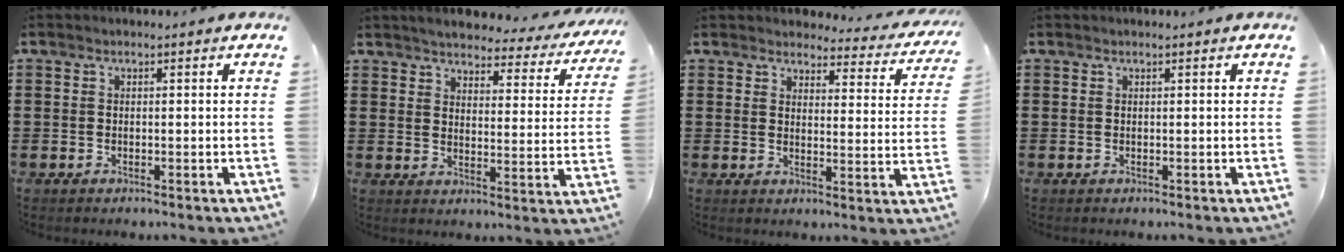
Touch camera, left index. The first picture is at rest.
{"total": 3.8, "force": [3.7, 0.1, 1.0], "torque": [-0.042, -0.027, 0.059]}
{"total": 3.8, "force": [3.6, 0.7, 1.0], "torque": [-0.029, -0.021, 0.060]}
{"total": 0.0}